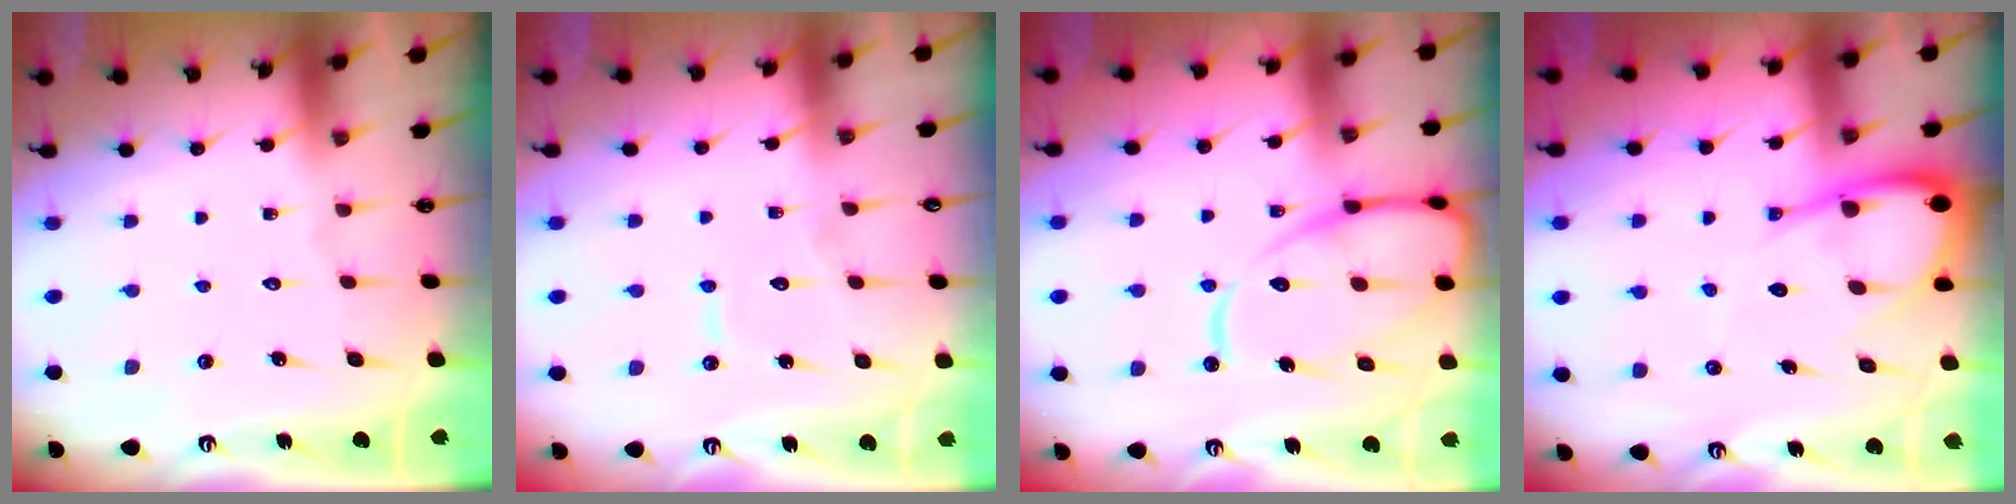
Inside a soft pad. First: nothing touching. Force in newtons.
{"total": 5.4, "press": 5.4, "slide": 0.4}
{"total": 14.8, "press": 14.7, "slide": 1.7}
{"total": 9.8, "press": 9.7, "slide": 1.1}